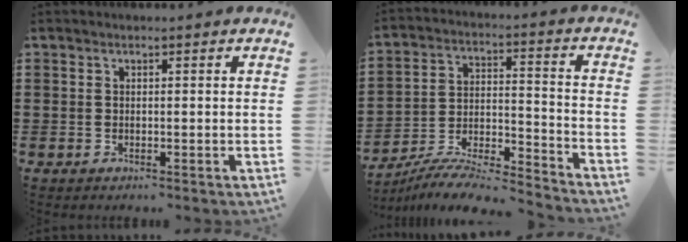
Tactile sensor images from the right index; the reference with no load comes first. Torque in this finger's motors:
{"motor_torque": [-0.97, 1.18, 0.48, 0.10]}